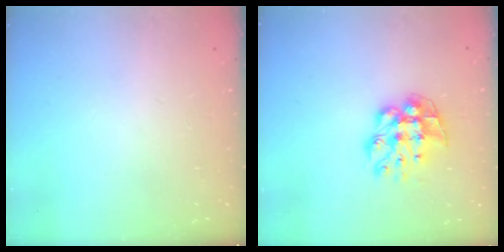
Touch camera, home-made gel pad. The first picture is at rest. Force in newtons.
{"total": 10.2, "press": 10.2, "slide": 0.5}